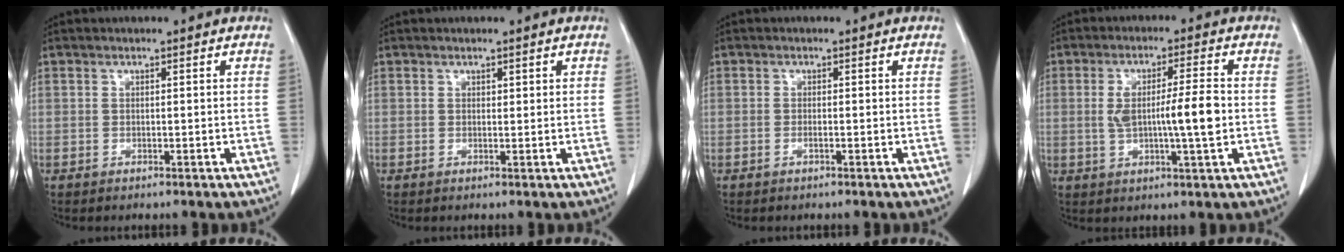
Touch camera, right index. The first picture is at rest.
{"total": 0.9, "force": [0.5, 0.4, 0.6], "torque": [-0.004, 0.001, 0.006]}
{"total": 0.6, "force": [-0.2, 0.0, 0.5], "torque": [-0.012, -0.001, -0.004]}
{"total": 8.5, "force": [-0.4, 0.5, 8.5], "torque": [-0.151, 0.004, -0.006]}